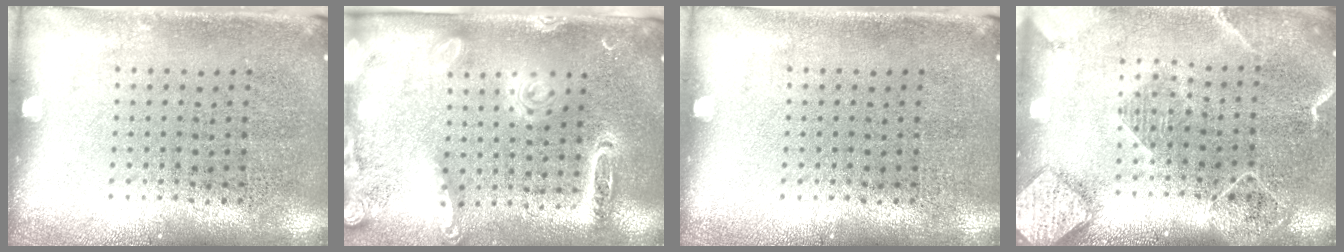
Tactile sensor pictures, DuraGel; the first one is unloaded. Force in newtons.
{"total": 2.2, "press": 1.9, "slide": 1.1}
{"total": 0.0}
{"total": 2.3, "press": 1.9, "slide": 1.2}